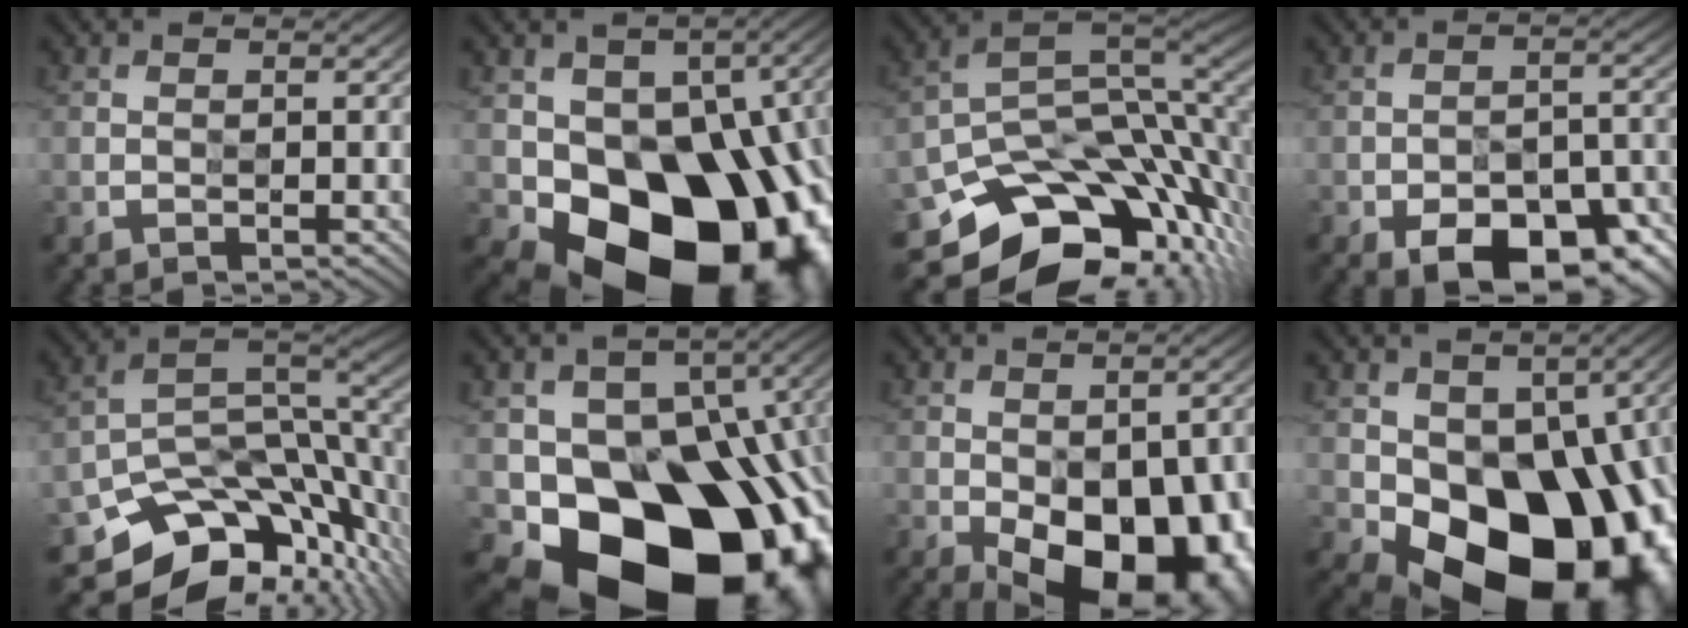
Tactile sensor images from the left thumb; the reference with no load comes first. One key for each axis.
{"total": 18.4, "fx": -7.0, "fy": 12.9, "fz": 11.1, "tx": -0.145, "ty": -0.026, "tz": -0.094}
{"total": 15.7, "fx": -8.6, "fy": 9.3, "fz": 9.2, "tx": -0.162, "ty": -0.037, "tz": -0.122}
{"total": 12.8, "fx": -8.9, "fy": 6.2, "fz": 6.8, "tx": -0.079, "ty": -0.011, "tz": -0.129}
{"total": 13.2, "fx": -8.0, "fy": 7.9, "fz": 6.9, "tx": -0.128, "ty": -0.020, "tz": -0.121}
{"total": 20.1, "fx": -8.0, "fy": 14.9, "fz": 10.9, "tx": -0.153, "ty": -0.041, "tz": -0.107}
{"total": 18.5, "fx": -8.8, "fy": 10.6, "fz": 12.4, "tx": -0.153, "ty": -0.037, "tz": -0.087}
{"total": 17.5, "fx": -5.5, "fy": 11.9, "fz": 11.7, "tx": -0.171, "ty": -0.037, "tz": -0.068}